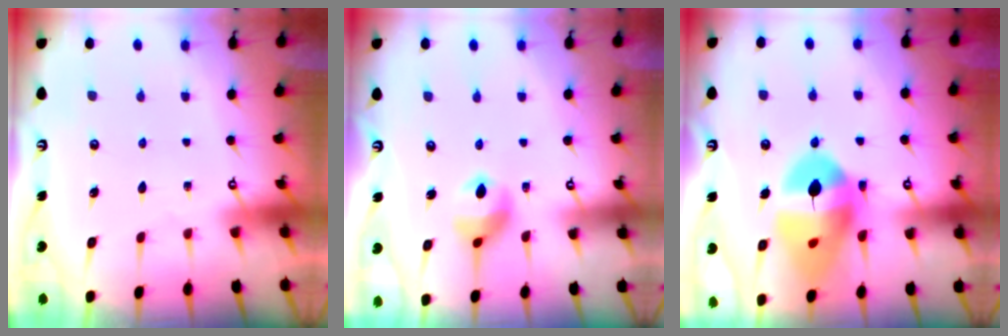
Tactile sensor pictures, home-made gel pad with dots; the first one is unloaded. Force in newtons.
{"total": 9.8, "press": 9.7, "slide": 1.2}
{"total": 16.8, "press": 16.7, "slide": 1.6}